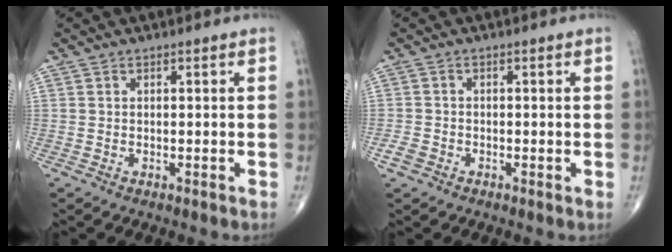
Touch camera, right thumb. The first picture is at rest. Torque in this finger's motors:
{"motor_torque": [0.55, 0.31, -0.10, -0.49, 0.00]}